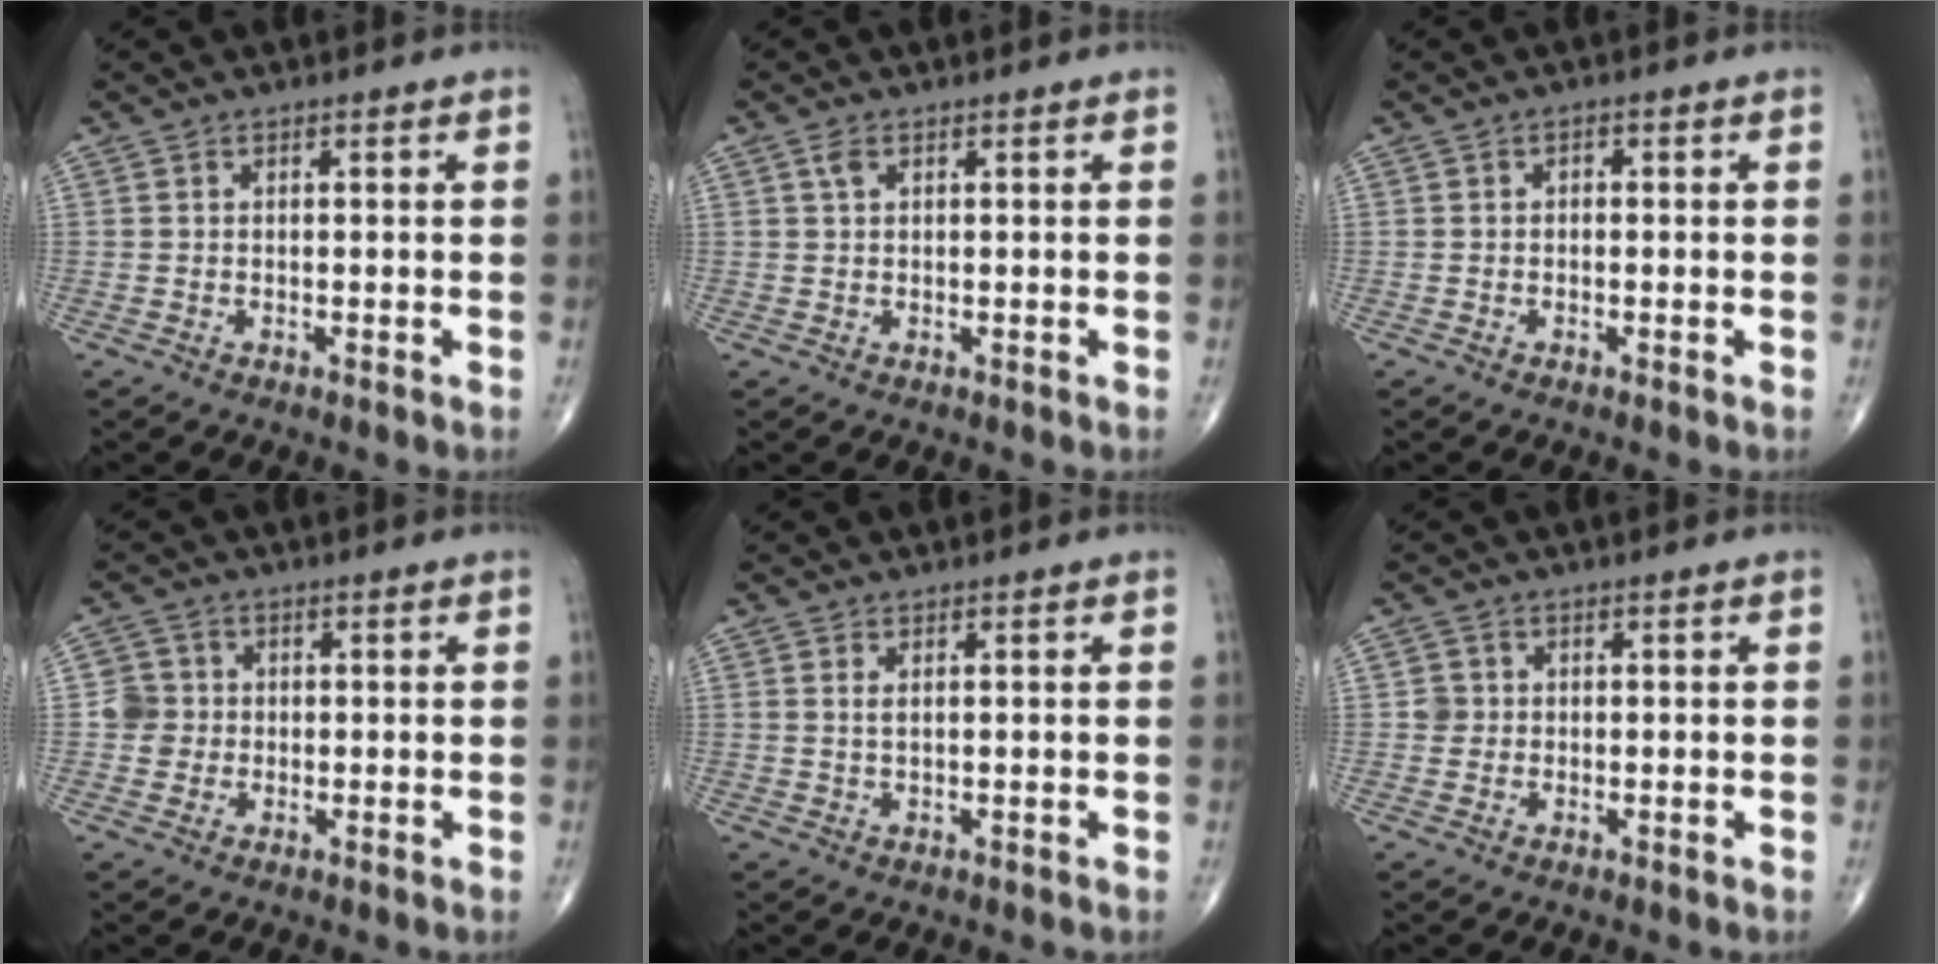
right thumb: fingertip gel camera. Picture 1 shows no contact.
{"total": 1.5, "force": [0.7, 0.8, 1.1], "torque": [-0.025, 0.005, 0.015]}
{"total": 0.9, "force": [0.0, 0.7, 0.6], "torque": [-0.003, 0.004, -0.003]}
{"total": 3.7, "force": [-0.1, 3.7, 0.5], "torque": [0.020, 0.008, -0.006]}
{"total": 1.1, "force": [0.4, 0.4, 1.0], "torque": [-0.021, 0.000, 0.011]}
{"total": 1.8, "force": [0.1, 1.8, 0.2], "torque": [0.007, 0.005, 0.000]}